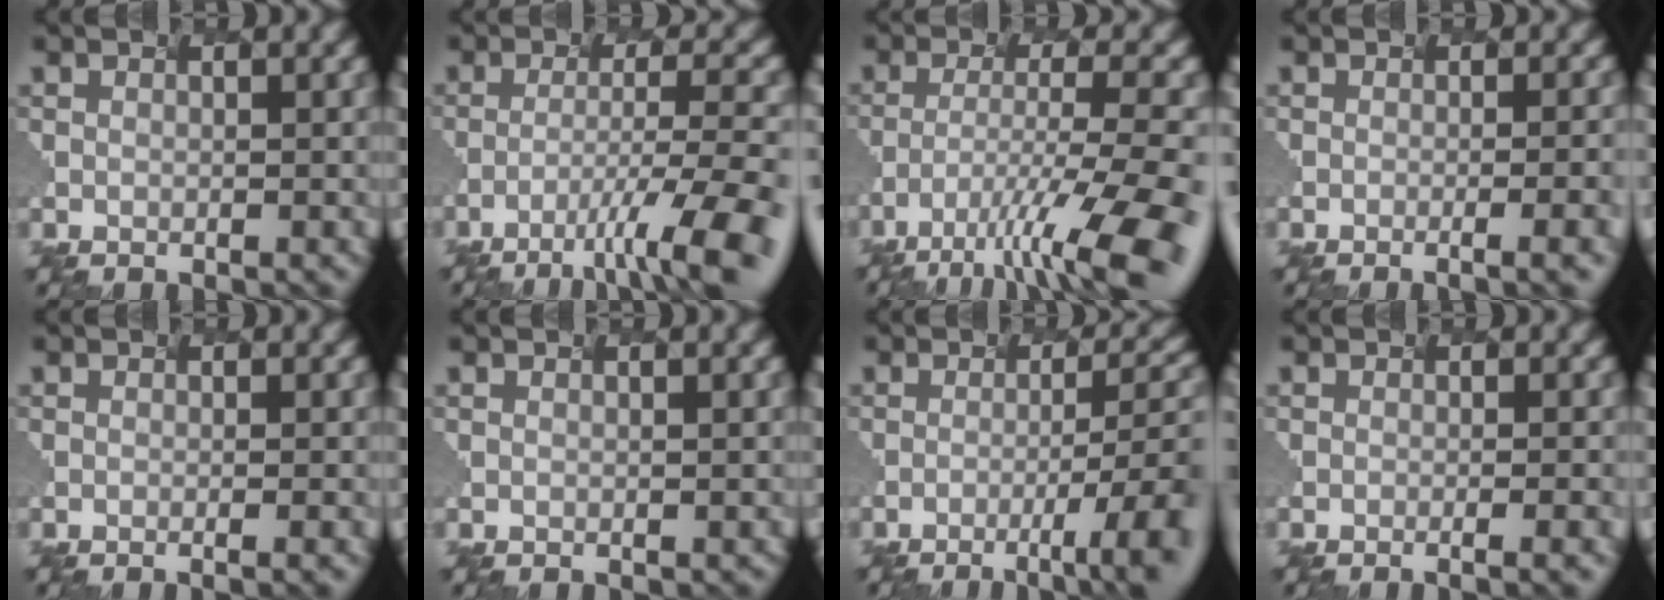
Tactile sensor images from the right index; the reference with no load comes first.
{"total": 8.4, "force": [-5.8, 0.2, 6.0], "torque": [-0.115, 0.002, -0.067]}
{"total": 10.7, "force": [-7.8, 1.0, 7.3], "torque": [-0.145, -0.009, -0.098]}
{"total": 5.3, "force": [-1.7, 1.7, 4.8], "torque": [-0.037, 0.005, 0.007]}
{"total": 1.3, "force": [-0.4, 0.3, 1.2], "torque": [-0.007, 0.004, -0.004]}
{"total": 0.0}
{"total": 7.5, "force": [-3.1, 1.0, 6.7], "torque": [-0.104, -0.006, -0.009]}
{"total": 3.0, "force": [-0.9, 0.8, 2.7], "torque": [-0.021, 0.005, -0.003]}